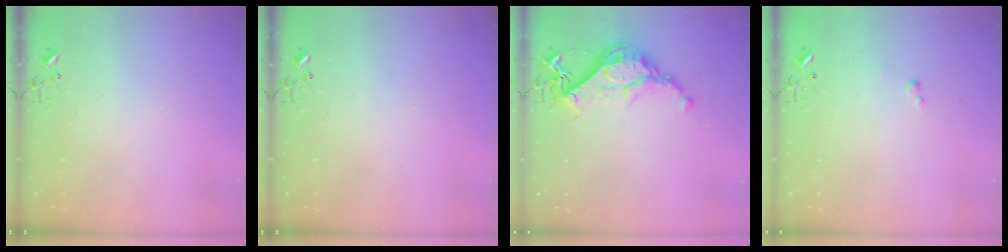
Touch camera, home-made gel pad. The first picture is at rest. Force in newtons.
{"total": 0.0}
{"total": 13.8, "press": 13.8, "slide": 1.1}
{"total": 2.6, "press": 2.6, "slide": 0.4}